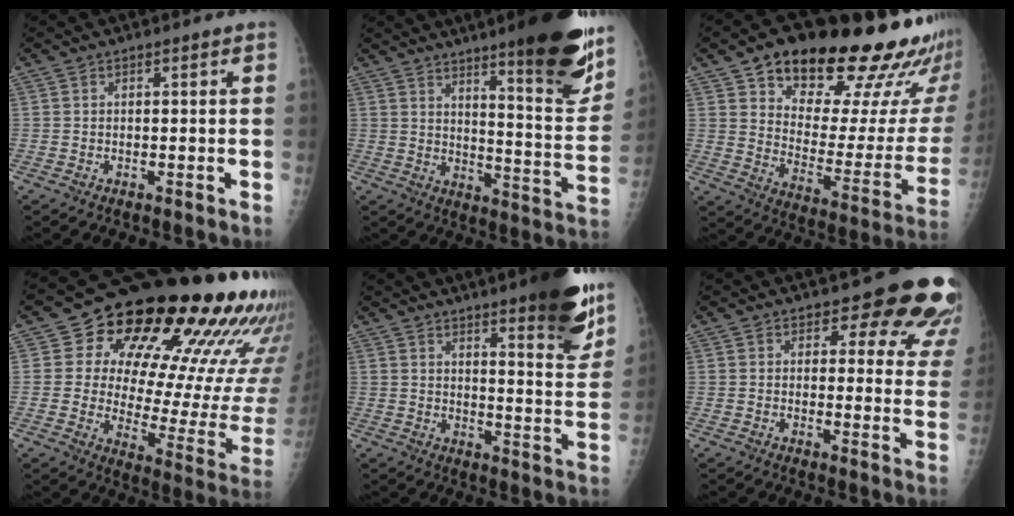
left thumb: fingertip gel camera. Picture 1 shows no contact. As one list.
[{"total": 19.2, "force": [12.7, 2.8, 14.2], "torque": [-0.162, -0.083, 0.184]}, {"total": 29.8, "force": [19.8, 10.6, 19.6], "torque": [-0.246, -0.070, 0.279]}, {"total": 28.1, "force": [15.3, 12.0, 20.3], "torque": [-0.244, -0.044, 0.209]}, {"total": 14.8, "force": [9.9, 2.6, 10.7], "torque": [-0.117, -0.065, 0.136]}, {"total": 14.1, "force": [11.3, 5.5, 6.4], "torque": [-0.012, -0.069, 0.105]}]